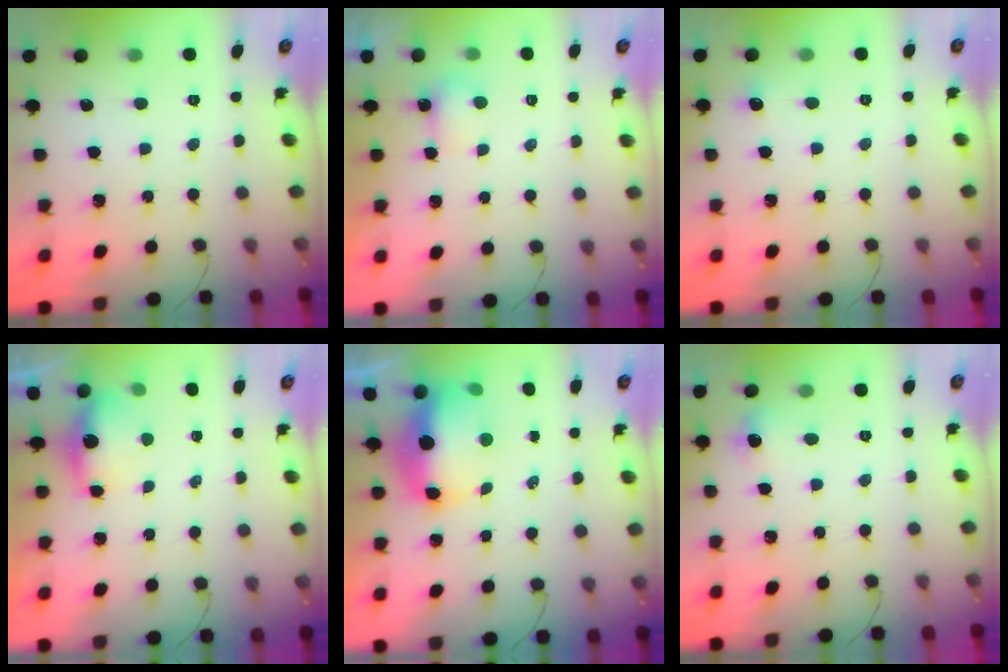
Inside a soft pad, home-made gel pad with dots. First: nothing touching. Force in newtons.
{"total": 3.7, "press": 3.5, "slide": 1.1}
{"total": 3.4, "press": 3.1, "slide": 1.3}
{"total": 6.2, "press": 4.3, "slide": 4.6}
{"total": 10.1, "press": 9.8, "slide": 2.2}
{"total": 10.9, "press": 4.9, "slide": 9.7}